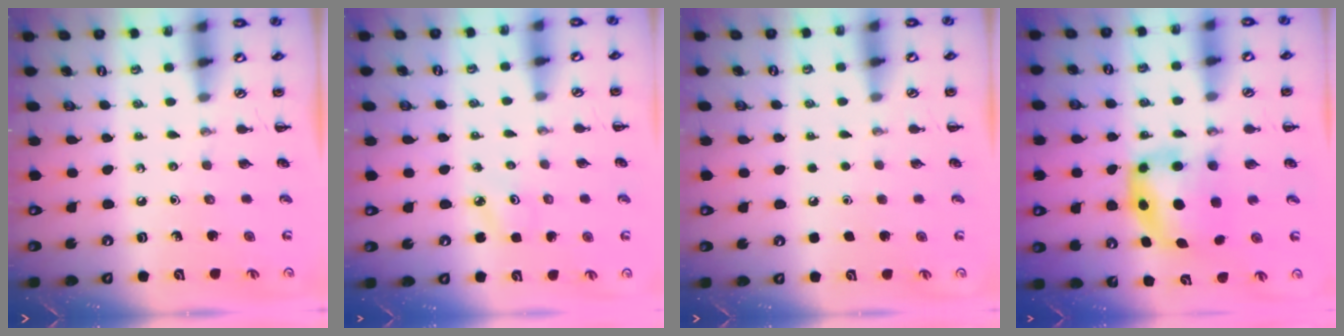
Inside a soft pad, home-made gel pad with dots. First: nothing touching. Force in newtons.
{"total": 2.4, "press": 2.3, "slide": 0.6}
{"total": 1.6, "press": 1.6, "slide": 0.1}
{"total": 5.9, "press": 5.7, "slide": 1.3}